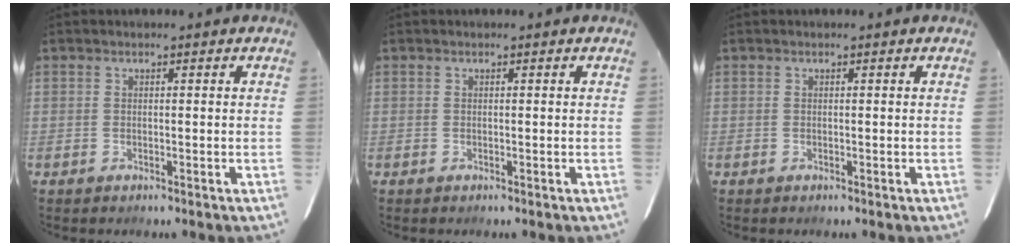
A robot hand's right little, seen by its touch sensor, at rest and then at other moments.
{"total": 0.0}
{"total": 0.0}